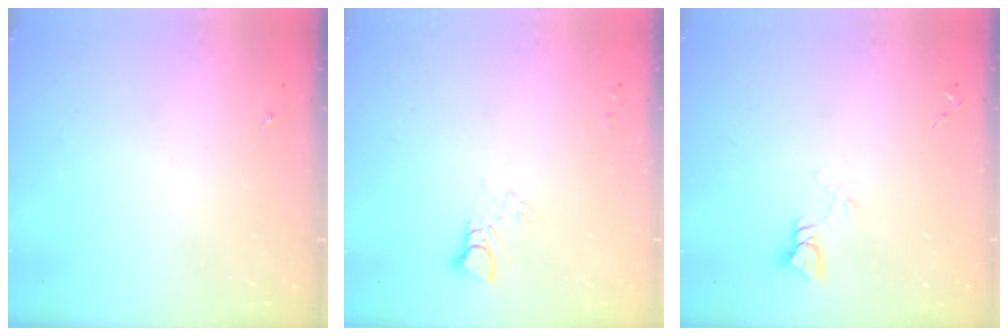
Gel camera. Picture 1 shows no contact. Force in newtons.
{"total": 2.9, "press": 2.9, "slide": 0.2}
{"total": 3.9, "press": 3.9, "slide": 0.3}